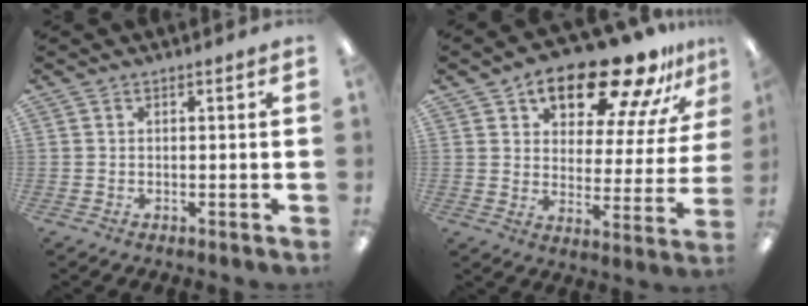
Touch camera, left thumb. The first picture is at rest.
{"total": 19.7, "force": [14.9, 7.4, 10.6], "torque": [-0.168, -0.099, 0.248]}